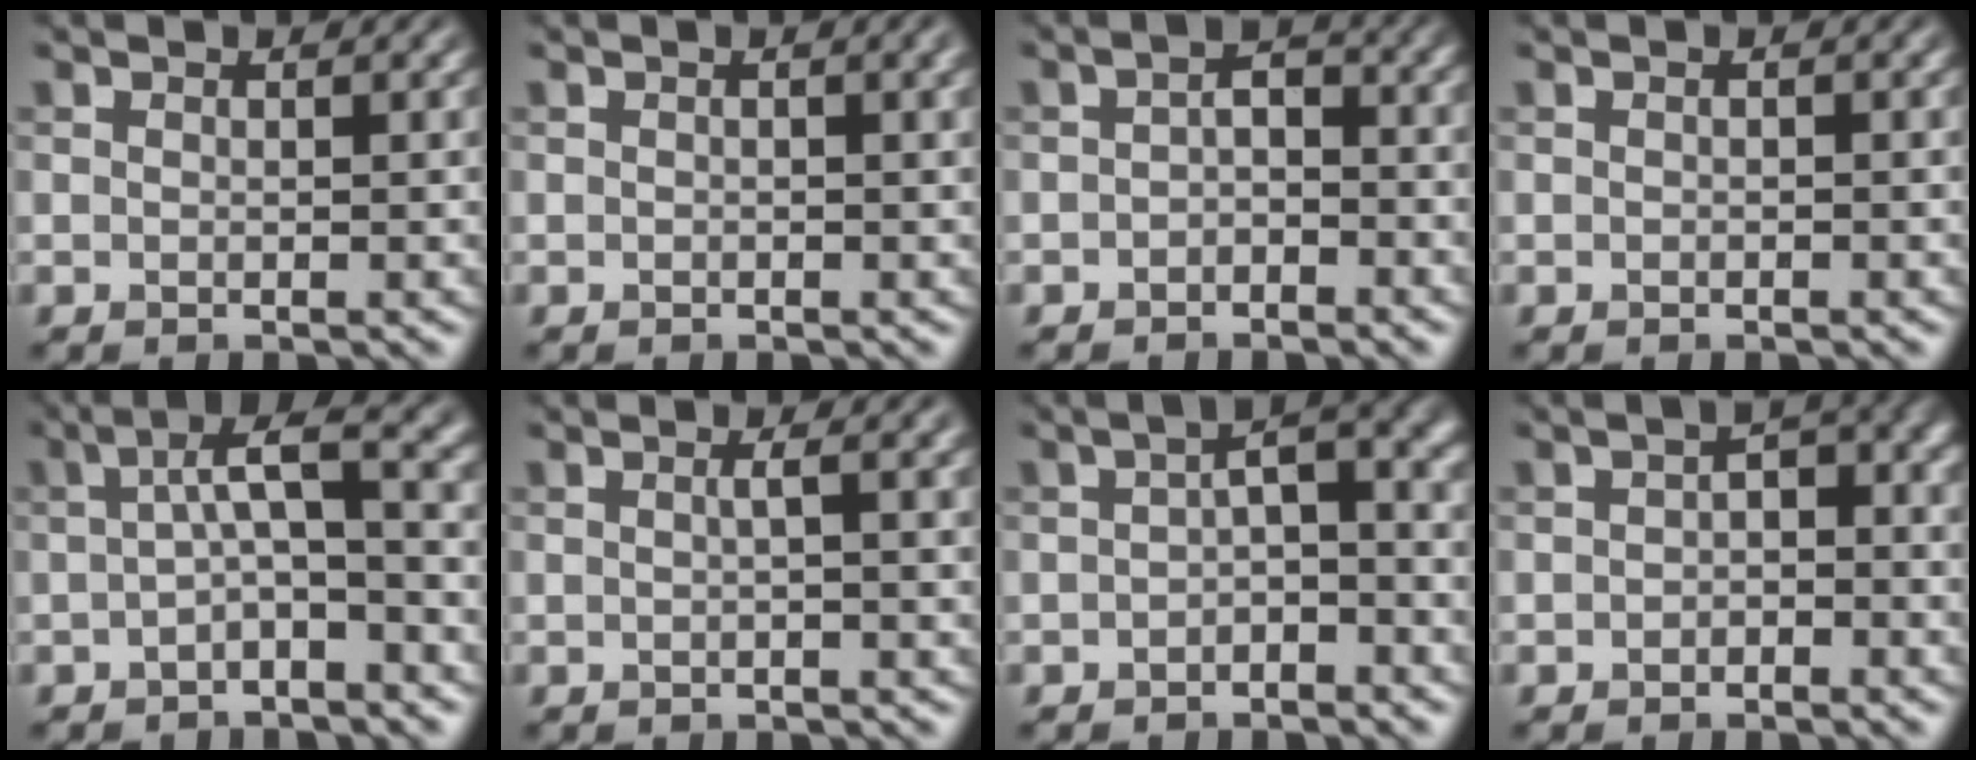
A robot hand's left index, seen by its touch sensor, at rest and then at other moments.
{"total": 1.8, "force": [0.6, 0.6, 1.6], "torque": [-0.015, 0.007, 0.005]}
{"total": 2.3, "force": [-1.1, 1.2, 1.5], "torque": [-0.029, 0.006, -0.025]}
{"total": 0.0}
{"total": 5.0, "force": [-0.1, 1.2, 4.8], "torque": [-0.076, 0.020, -0.012]}
{"total": 2.0, "force": [0.0, 0.6, 1.9], "torque": [-0.026, 0.008, -0.010]}
{"total": 4.3, "force": [-0.6, 1.6, 3.9], "torque": [-0.053, 0.013, -0.021]}
{"total": 2.7, "force": [-0.6, 1.6, 2.2], "torque": [-0.033, 0.005, -0.017]}